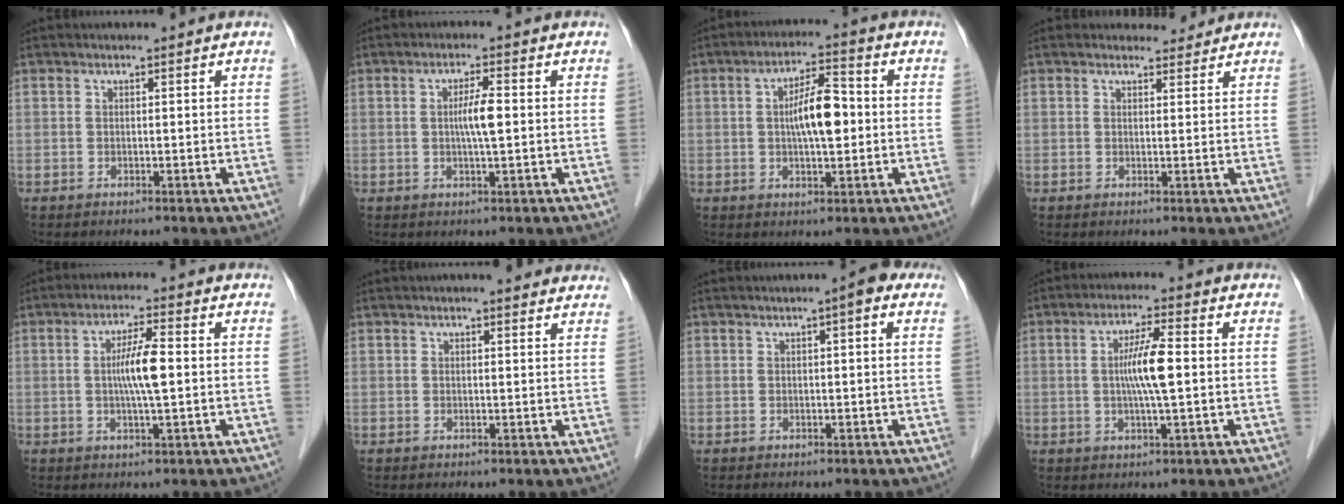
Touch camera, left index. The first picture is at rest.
{"total": 3.7, "force": [0.0, 0.2, 3.7], "torque": [-0.068, -0.001, 0.000]}
{"total": 7.4, "force": [0.0, 2.1, 7.1], "torque": [-0.128, 0.014, -0.001]}
{"total": 2.1, "force": [2.0, 0.8, -0.2], "torque": [0.001, -0.002, 0.023]}
{"total": 5.5, "force": [0.1, 0.4, 5.5], "torque": [-0.106, 0.001, -0.003]}
{"total": 5.6, "force": [5.0, 1.0, 2.5], "torque": [-0.024, 0.016, 0.049]}
{"total": 2.8, "force": [1.4, 0.5, 2.4], "torque": [-0.031, 0.008, 0.013]}
{"total": 6.2, "force": [0.2, 0.3, 6.2], "torque": [-0.118, 0.001, -0.001]}